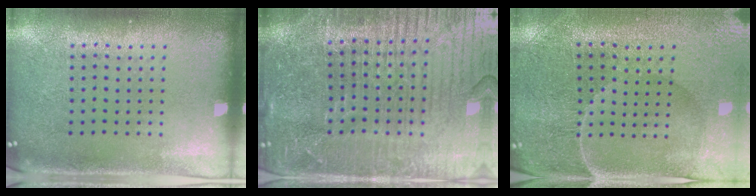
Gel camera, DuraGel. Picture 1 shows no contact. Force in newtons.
{"total": 5.7, "press": 5.1, "slide": 2.6}
{"total": 1.3, "press": 1.2, "slide": 0.3}